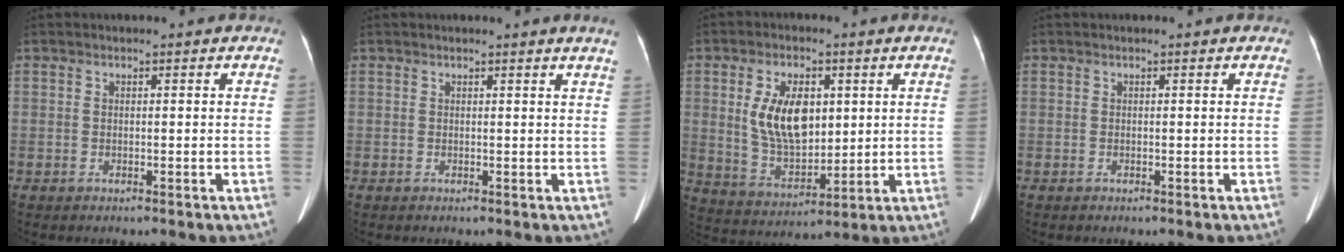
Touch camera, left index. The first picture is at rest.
{"total": 2.1, "force": [1.8, -0.6, 0.9], "torque": [-0.020, -0.009, 0.014]}
{"total": 10.5, "force": [2.4, 5.6, 8.5], "torque": [-0.175, 0.008, 0.054]}
{"total": 0.0}